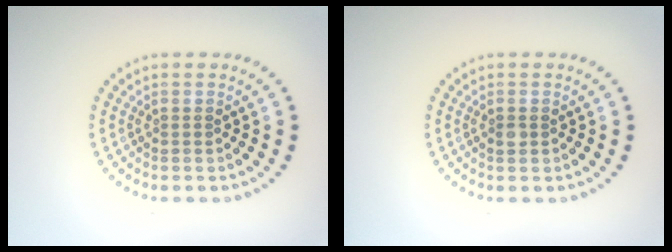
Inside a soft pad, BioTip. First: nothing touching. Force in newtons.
{"total": 0.7, "press": 0.7, "slide": 0.0}